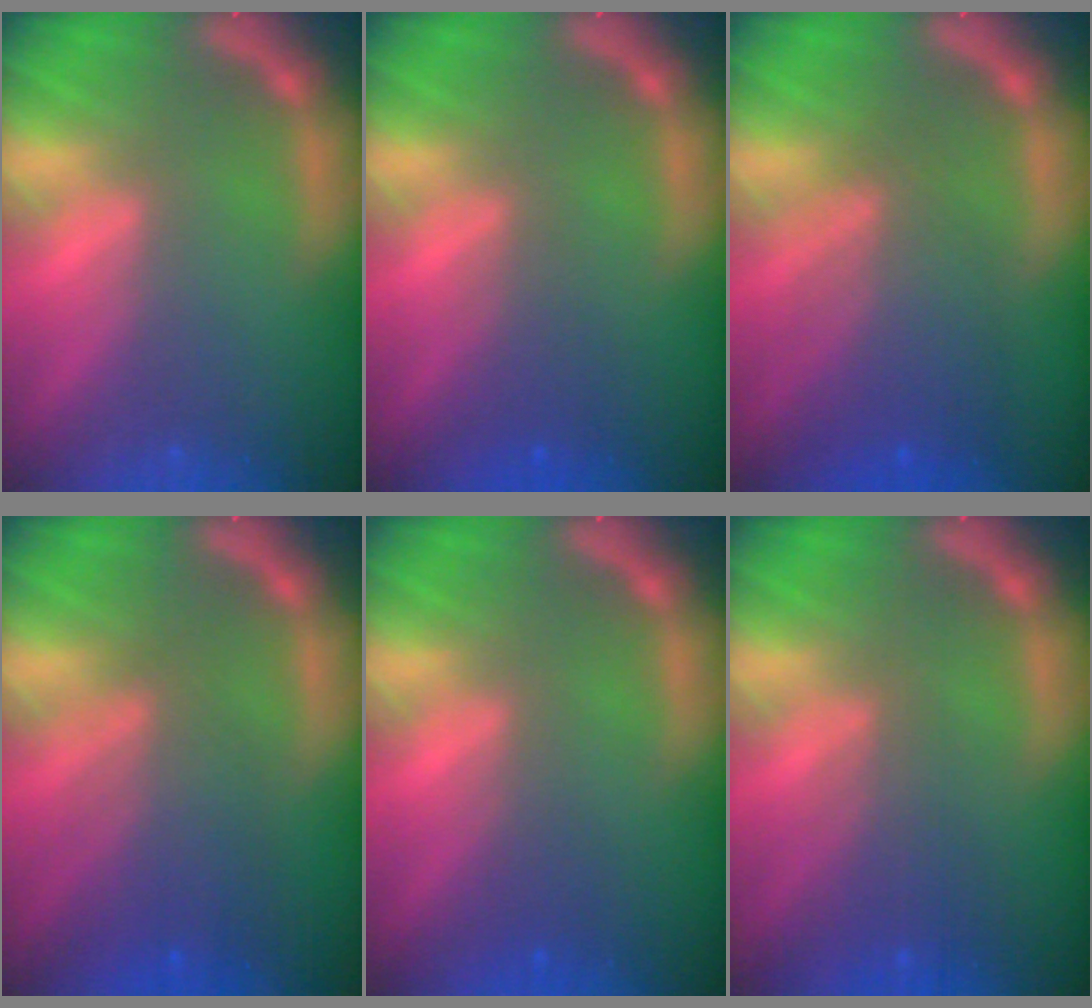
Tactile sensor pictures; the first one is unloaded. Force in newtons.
{"total": 1.9}
{"total": 5.5}
{"total": 5.0}
{"total": 1.5}
{"total": 3.0}